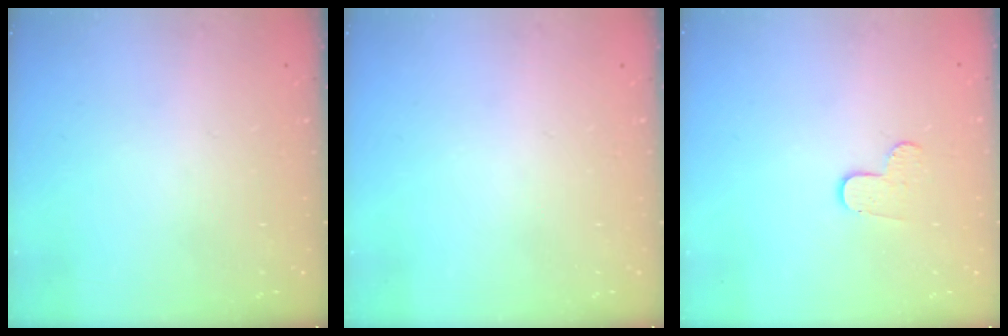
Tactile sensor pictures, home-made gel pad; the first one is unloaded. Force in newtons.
{"total": 0.0}
{"total": 6.0, "press": 6.0, "slide": 0.5}